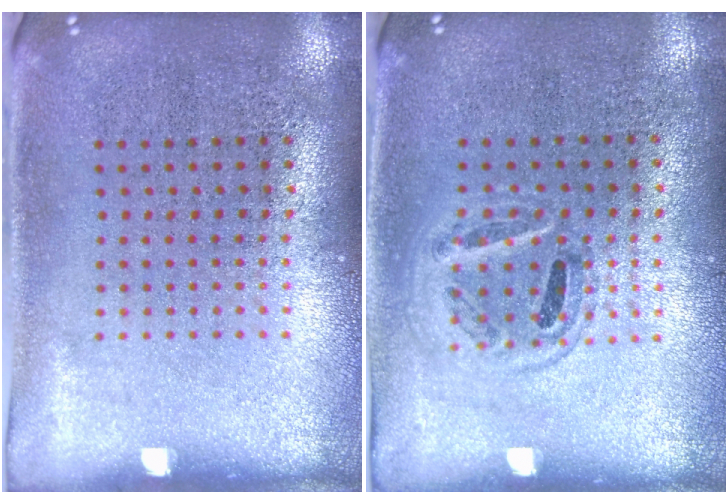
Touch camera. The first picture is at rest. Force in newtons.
{"total": 0.9, "press": 0.9, "slide": 0.2}